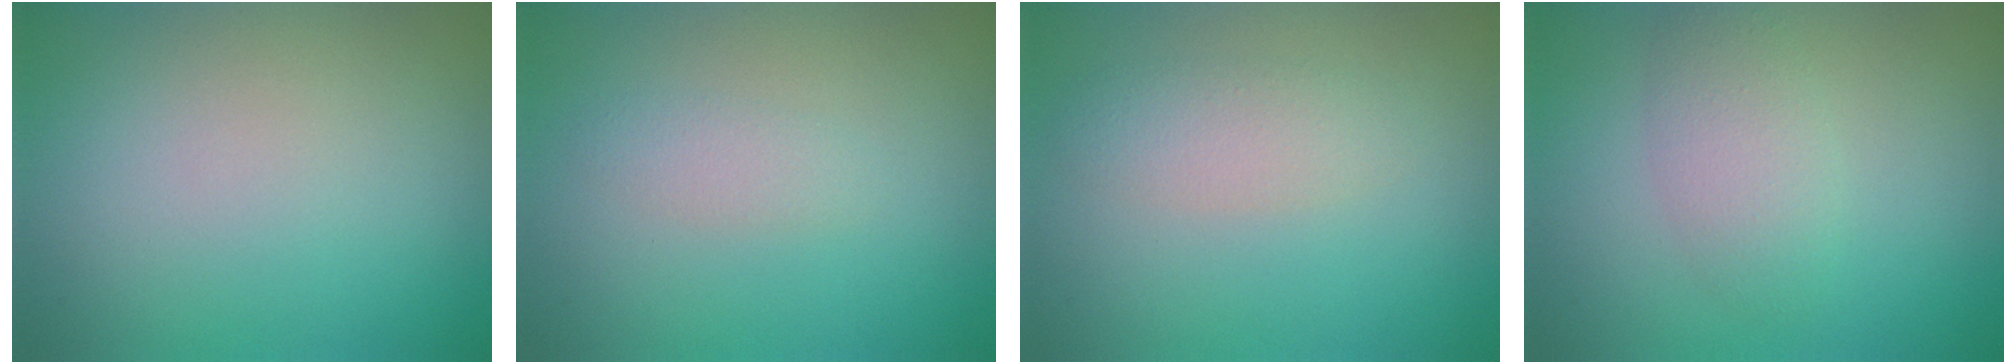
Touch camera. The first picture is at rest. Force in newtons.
{"total": 1.2, "press": 1.2, "slide": 0.0}
{"total": 2.1, "press": 2.1, "slide": 0.1}
{"total": 2.7, "press": 2.7, "slide": 0.1}